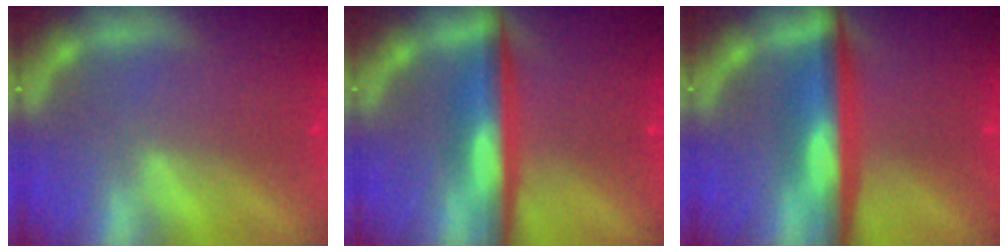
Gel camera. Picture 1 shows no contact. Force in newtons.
{"total": 5.5}
{"total": 6.6}